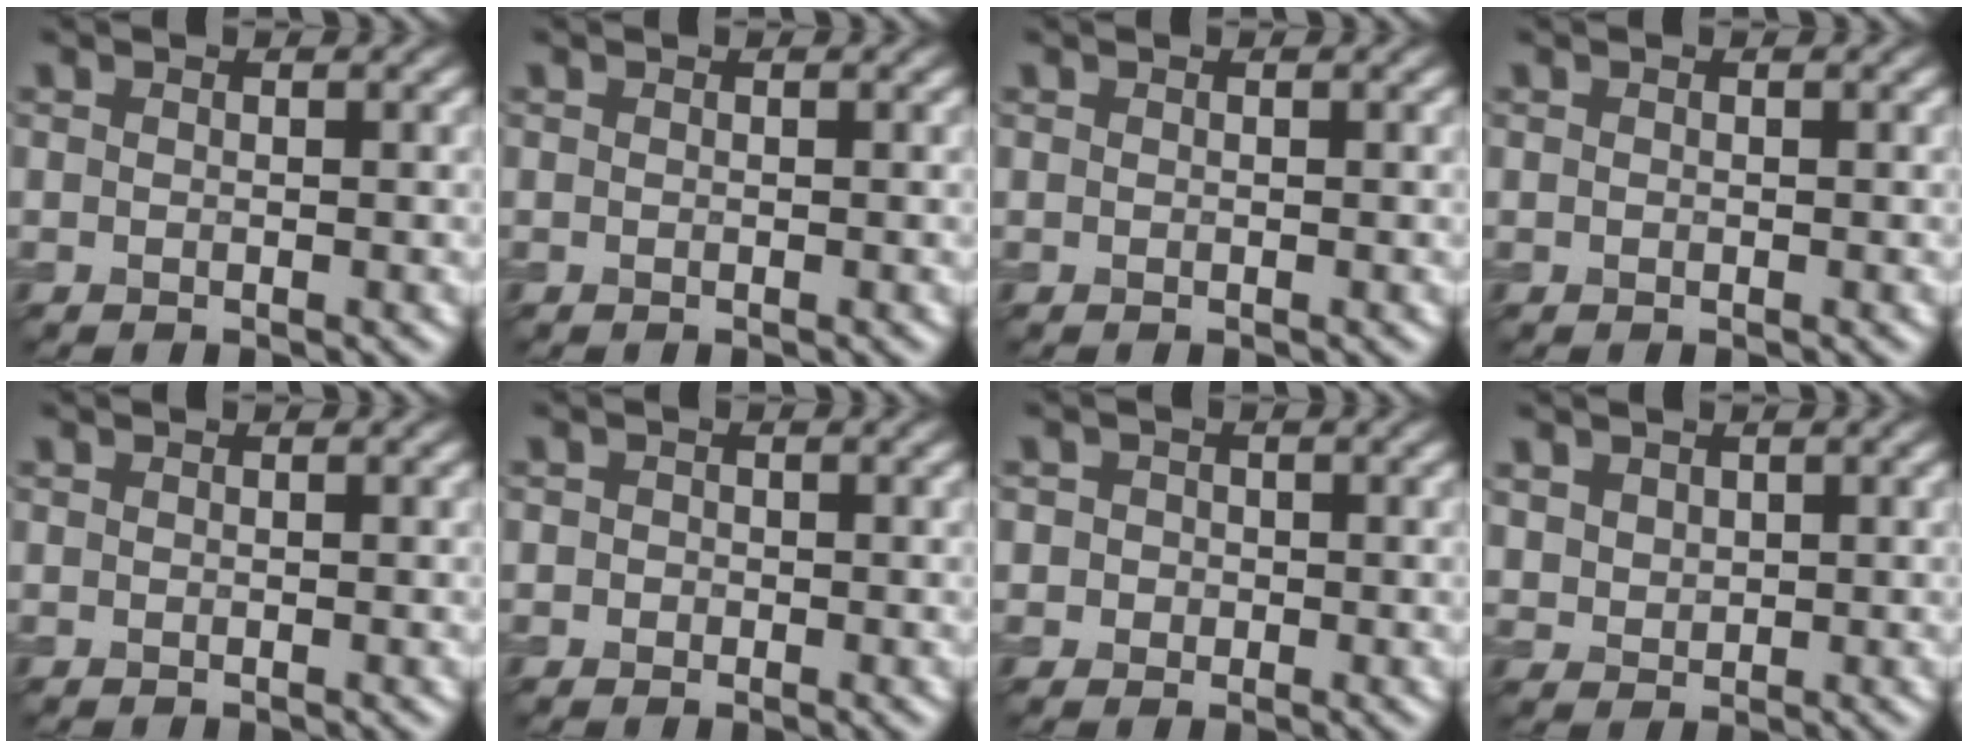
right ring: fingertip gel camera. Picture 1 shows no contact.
{"total": 0.0}
{"total": 0.0}
{"total": 0.0}
{"total": 0.0}
{"total": 0.6, "force": [-0.2, 0.6, 0.0], "torque": [0.006, 0.001, -0.005]}
{"total": 2.1, "force": [0.5, 2.0, 0.6], "torque": [0.016, 0.018, -0.015]}
{"total": 1.6, "force": [1.1, 1.2, 0.3], "torque": [-0.013, -0.001, 0.030]}